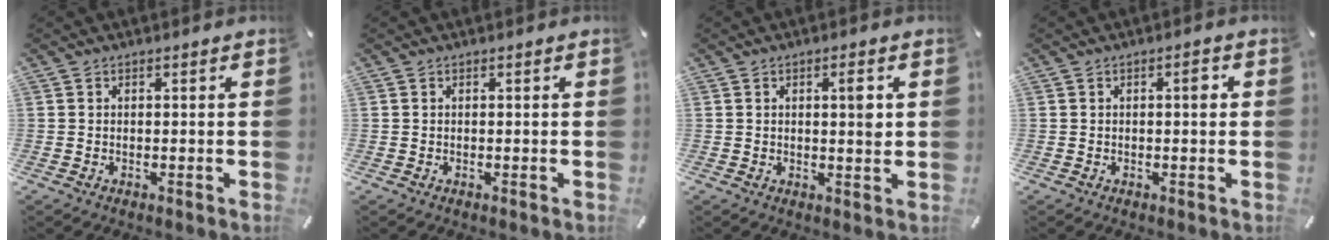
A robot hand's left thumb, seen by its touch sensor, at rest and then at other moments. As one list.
[{"total": 0.0}, {"total": 3.9, "force": [0.9, 1.2, 3.6], "torque": [-0.048, -0.005, 0.008]}, {"total": 2.3, "force": [0.3, 0.8, 2.1], "torque": [-0.026, 0.002, -0.002]}]